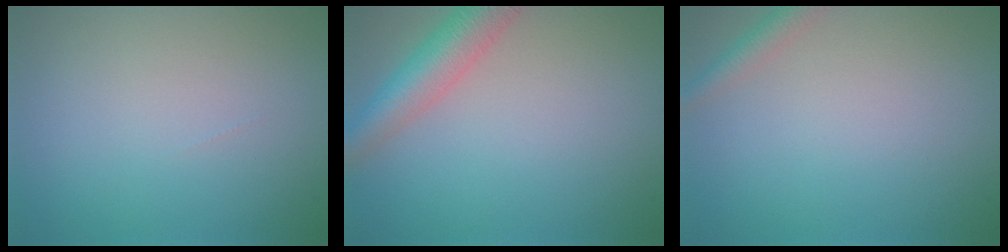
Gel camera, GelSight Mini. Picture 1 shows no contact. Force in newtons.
{"total": 4.8, "press": 4.7, "slide": 0.3}
{"total": 1.9, "press": 1.9, "slide": 0.1}